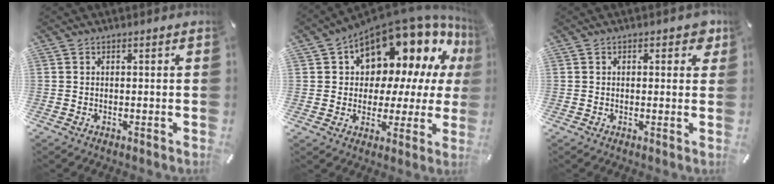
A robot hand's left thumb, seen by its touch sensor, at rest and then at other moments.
{"total": 16.1, "force": [10.7, 8.9, 8.2], "torque": [-0.113, -0.106, 0.183]}
{"total": 2.6, "force": [1.1, 1.4, 1.9], "torque": [-0.017, -0.002, 0.013]}